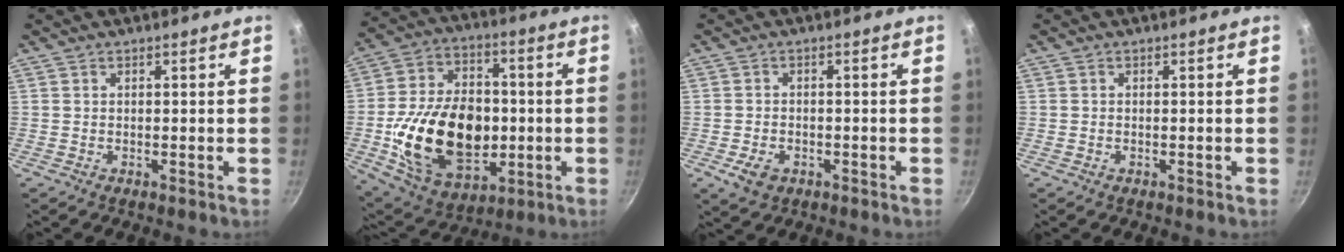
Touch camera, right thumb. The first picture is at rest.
{"total": 24.5, "force": [-2.9, 16.9, 17.5], "torque": [-0.278, 0.021, -0.037]}
{"total": 4.5, "force": [-1.9, 3.1, 2.7], "torque": [-0.048, 0.009, -0.027]}
{"total": 0.0}